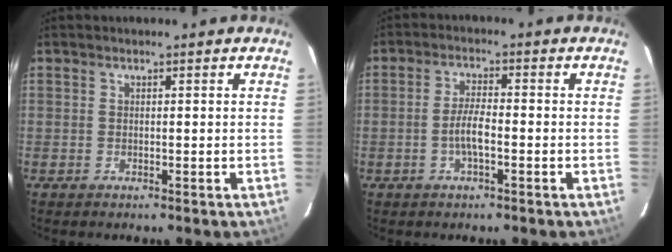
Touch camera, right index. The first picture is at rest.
{"total": 4.3, "force": [-1.4, 1.0, 3.9], "torque": [-0.081, 0.004, -0.025]}